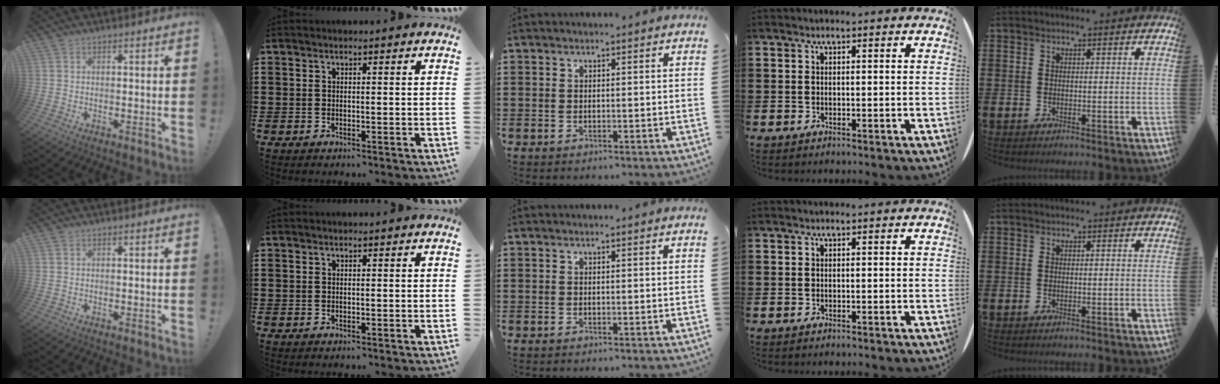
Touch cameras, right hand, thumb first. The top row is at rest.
{}